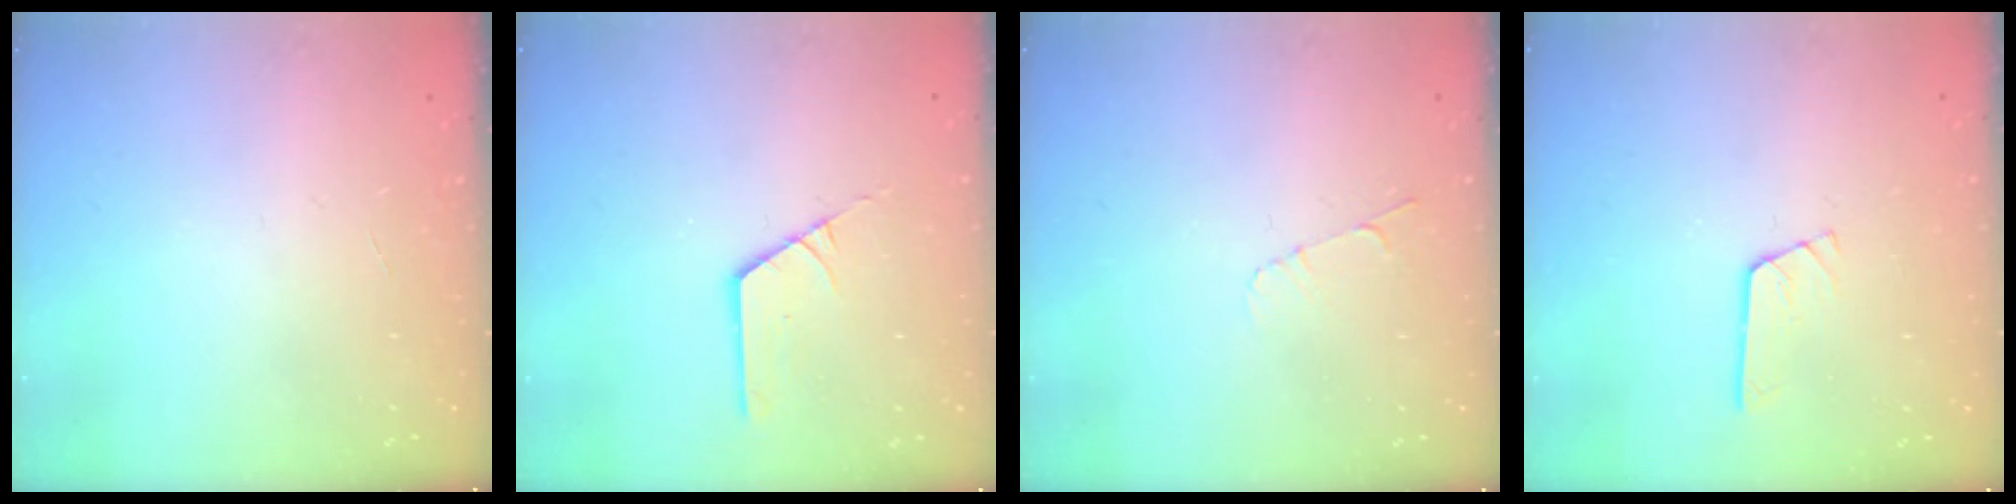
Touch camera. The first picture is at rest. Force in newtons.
{"total": 2.3, "press": 2.3, "slide": 0.3}
{"total": 3.3, "press": 3.2, "slide": 0.3}
{"total": 4.1, "press": 4.1, "slide": 0.3}